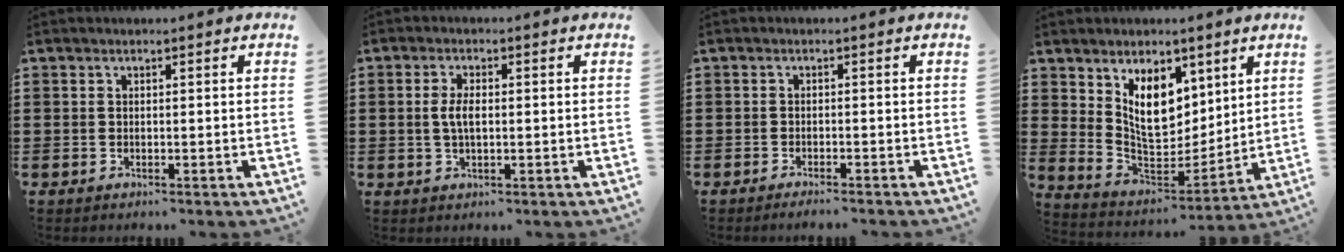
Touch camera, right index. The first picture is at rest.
{"total": 3.3, "force": [0.1, 1.4, 3.0], "torque": [-0.068, 0.001, -0.003]}
{"total": 1.2, "force": [-1.2, -0.1, 0.2], "torque": [-0.006, 0.001, -0.023]}
{"total": 9.8, "force": [4.8, 6.1, 6.0], "torque": [-0.114, -0.015, 0.092]}